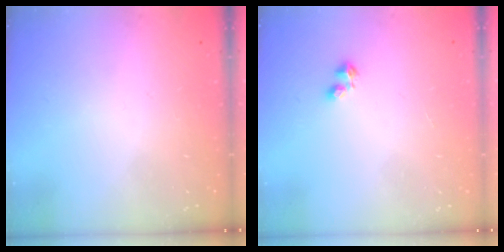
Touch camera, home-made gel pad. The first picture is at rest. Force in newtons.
{"total": 2.4, "press": 2.3, "slide": 0.6}